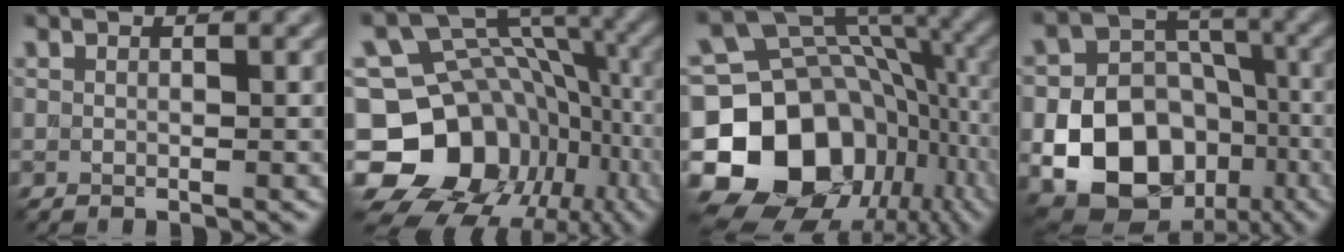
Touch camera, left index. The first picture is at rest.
{"total": 17.3, "force": [-6.4, 13.4, 8.9], "torque": [-0.160, 0.005, -0.092]}
{"total": 18.0, "force": [-4.8, 13.8, 10.6], "torque": [-0.207, -0.013, -0.078]}
{"total": 14.0, "force": [-5.1, 11.2, 6.6], "torque": [-0.108, -0.032, -0.111]}